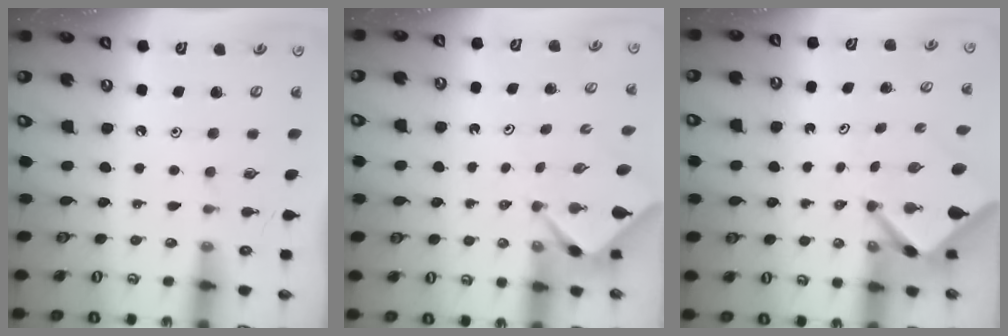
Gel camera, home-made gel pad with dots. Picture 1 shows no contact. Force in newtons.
{"total": 2.3, "press": 2.3, "slide": 0.3}
{"total": 3.8, "press": 3.8, "slide": 0.2}